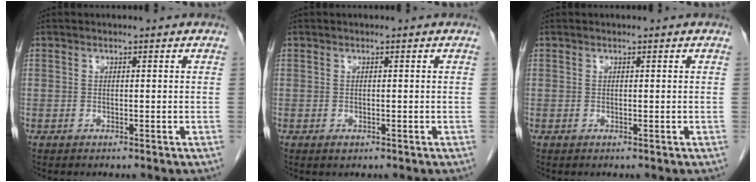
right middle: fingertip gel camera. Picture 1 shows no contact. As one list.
[{"total": 0.6, "force": [-0.3, 0.4, 0.4], "torque": [-0.008, 0.000, -0.002]}, {"total": 0.0}]